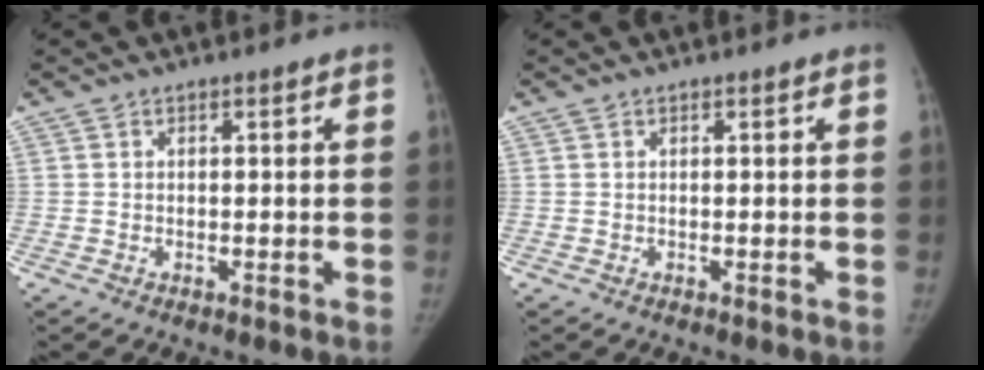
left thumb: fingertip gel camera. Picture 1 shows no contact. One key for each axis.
{"total": 0.0}